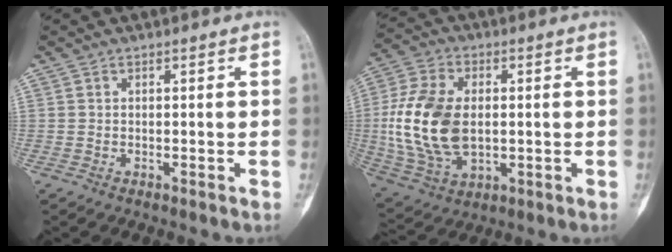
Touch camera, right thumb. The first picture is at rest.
{"total": 17.5, "force": [0.1, 11.0, 13.6], "torque": [-0.275, -0.002, 0.013]}